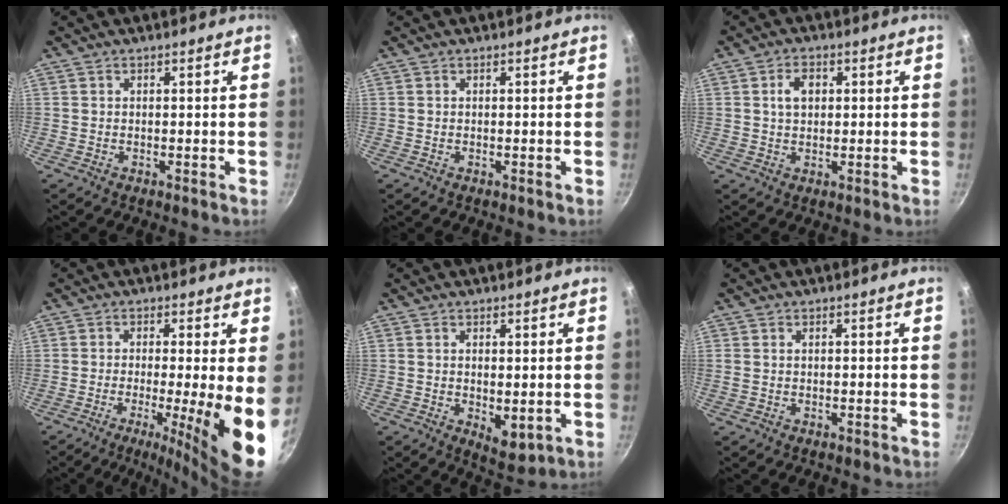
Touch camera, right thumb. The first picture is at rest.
{"total": 0.0}
{"total": 4.2, "force": [1.0, 2.9, 2.9], "torque": [-0.035, 0.002, 0.016]}
{"total": 11.3, "force": [-2.2, 1.0, 11.0], "torque": [-0.159, -0.008, -0.033]}
{"total": 5.1, "force": [-0.3, 2.4, 4.4], "torque": [-0.061, -0.016, 0.004]}
{"total": 0.6, "force": [0.2, 0.4, 0.4], "torque": [-0.008, 0.002, 0.002]}